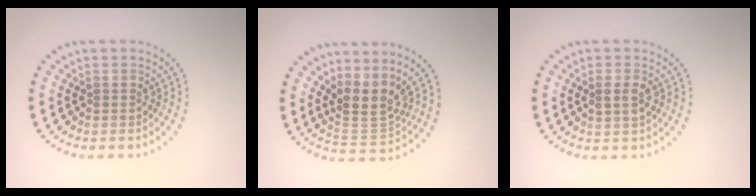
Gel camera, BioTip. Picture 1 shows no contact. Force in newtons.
{"total": 3.5, "press": 2.6, "slide": 2.4}
{"total": 1.8, "press": 1.8, "slide": 0.0}